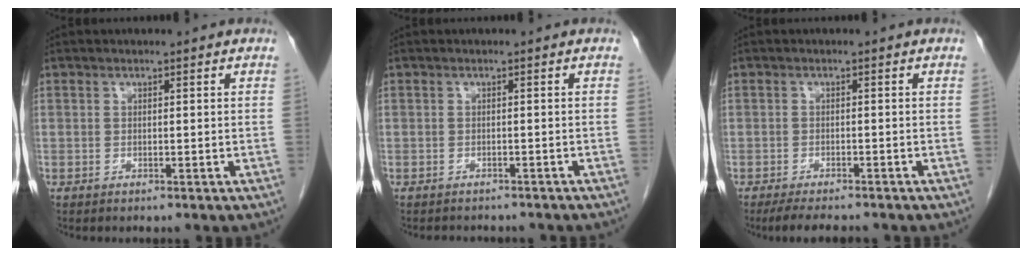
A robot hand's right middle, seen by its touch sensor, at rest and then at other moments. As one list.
[{"total": 6.6, "force": [-5.9, 1.9, 2.3], "torque": [-0.030, -0.002, -0.064]}, {"total": 6.0, "force": [-5.1, 1.2, 2.9], "torque": [-0.046, -0.012, -0.077]}]